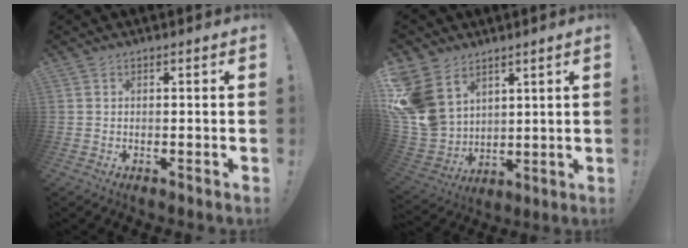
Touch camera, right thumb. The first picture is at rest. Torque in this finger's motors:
{"motor_torque": [0.44, 0.53, 1.01, 0.86, 0.12]}